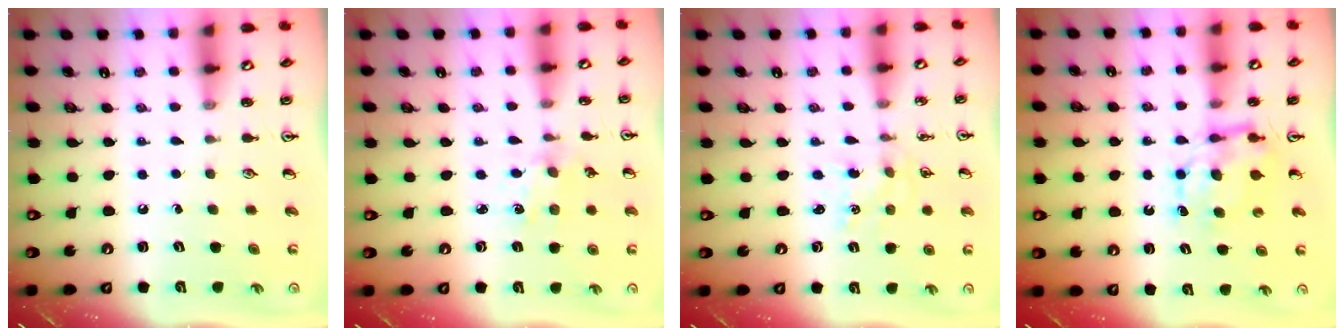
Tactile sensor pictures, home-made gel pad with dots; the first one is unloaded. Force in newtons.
{"total": 2.0, "press": 2.0, "slide": 0.4}
{"total": 1.5, "press": 1.5, "slide": 0.2}
{"total": 7.2, "press": 7.2, "slide": 0.2}